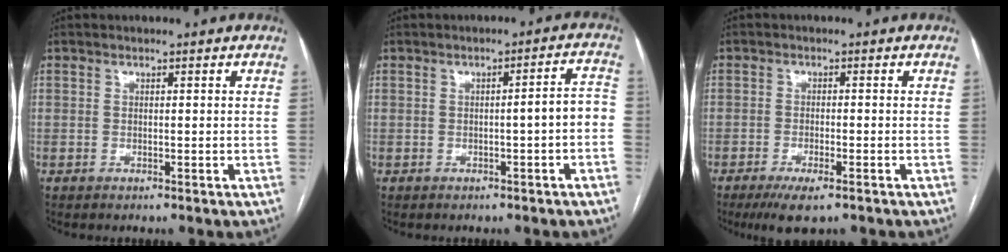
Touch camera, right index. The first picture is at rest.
{"total": 3.7, "force": [-1.0, 0.3, 3.6], "torque": [-0.039, 0.017, -0.014]}
{"total": 5.1, "force": [-3.3, 0.9, 3.7], "torque": [-0.064, -0.012, -0.052]}